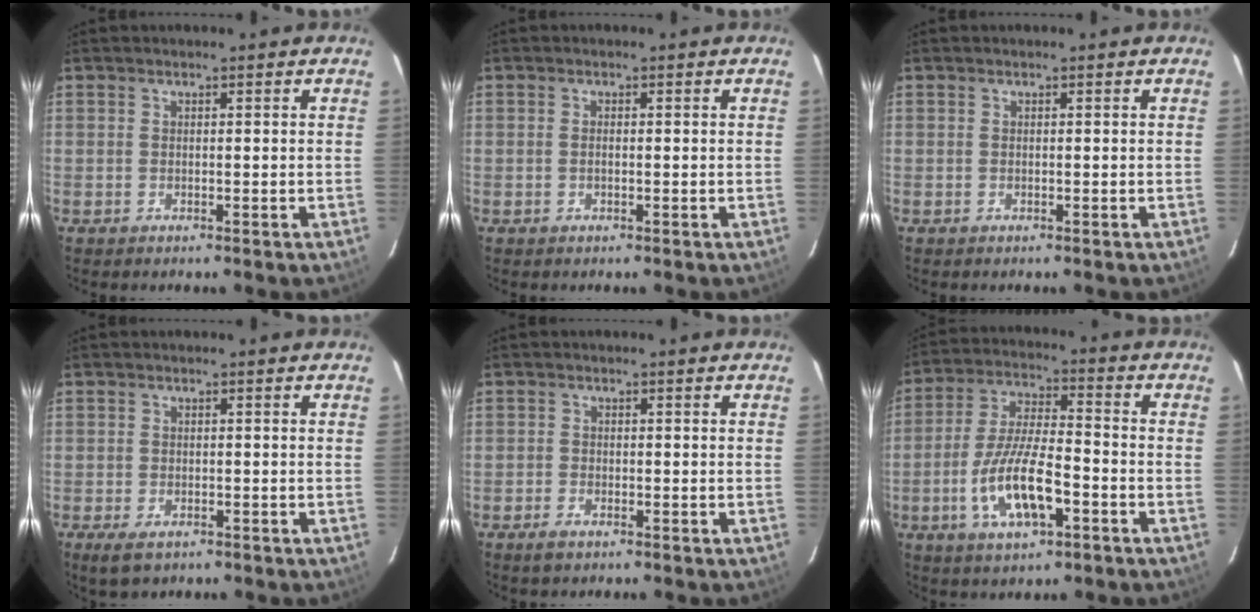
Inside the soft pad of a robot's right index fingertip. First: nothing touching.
{"total": 0.7, "force": [-0.1, 0.1, 0.7], "torque": [-0.014, 0.001, -0.003]}
{"total": 0.0}
{"total": 4.1, "force": [-2.6, 2.1, 2.4], "torque": [-0.056, -0.014, -0.045]}
{"total": 2.4, "force": [-1.8, 1.1, 1.2], "torque": [-0.030, -0.002, -0.035]}
{"total": 12.7, "force": [-4.9, 4.1, 11.0], "torque": [-0.226, -0.008, -0.087]}